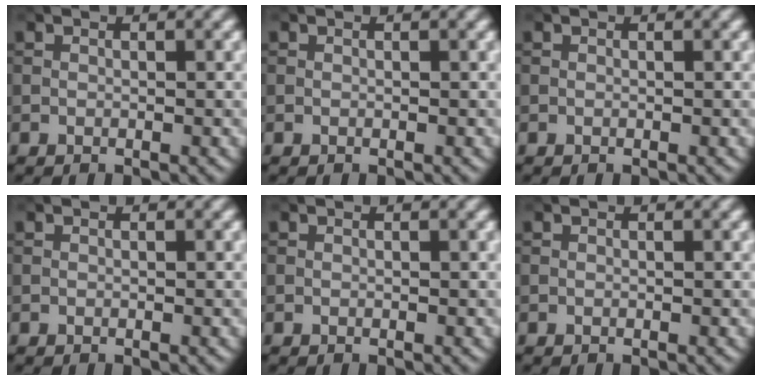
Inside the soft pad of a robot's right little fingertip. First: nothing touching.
{"total": 0.0}
{"total": 0.0}
{"total": 0.0}
{"total": 0.0}
{"total": 0.0}